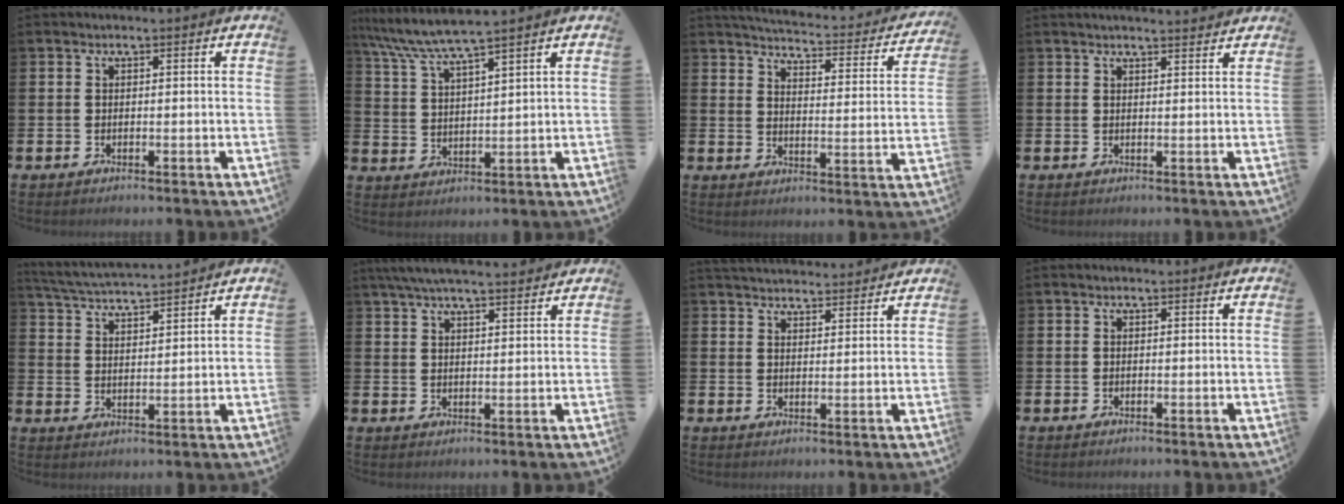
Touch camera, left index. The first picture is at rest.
{"total": 5.9, "force": [5.4, -0.2, 2.2], "torque": [-0.064, -0.027, 0.094]}
{"total": 4.2, "force": [4.1, 0.6, 1.0], "torque": [-0.038, -0.039, 0.064]}
{"total": 2.1, "force": [2.1, 0.1, 0.1], "torque": [0.006, -0.014, 0.036]}
{"total": 4.6, "force": [4.6, 0.1, 0.6], "torque": [-0.037, -0.029, 0.081]}
{"total": 5.4, "force": [5.1, 0.6, 1.9], "torque": [-0.046, -0.015, 0.093]}
{"total": 3.9, "force": [3.9, 0.7, 0.1], "torque": [-0.013, -0.020, 0.072]}
{"total": 0.0}